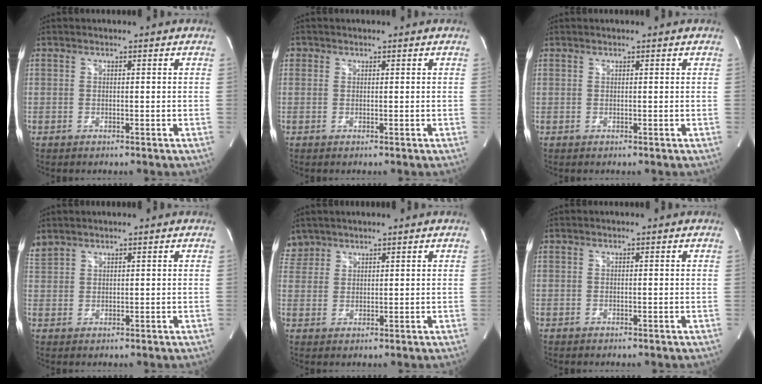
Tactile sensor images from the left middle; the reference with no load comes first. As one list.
[{"total": 0.8, "force": [0.3, 0.7, 0.1], "torque": [0.006, 0.003, 0.003]}, {"total": 0.0}, {"total": 2.7, "force": [2.6, 0.9, 0.5], "torque": [-0.025, 0.020, 0.060]}, {"total": 3.4, "force": [2.9, 1.7, -0.4], "torque": [0.012, 0.010, 0.060]}, {"total": 0.0}]